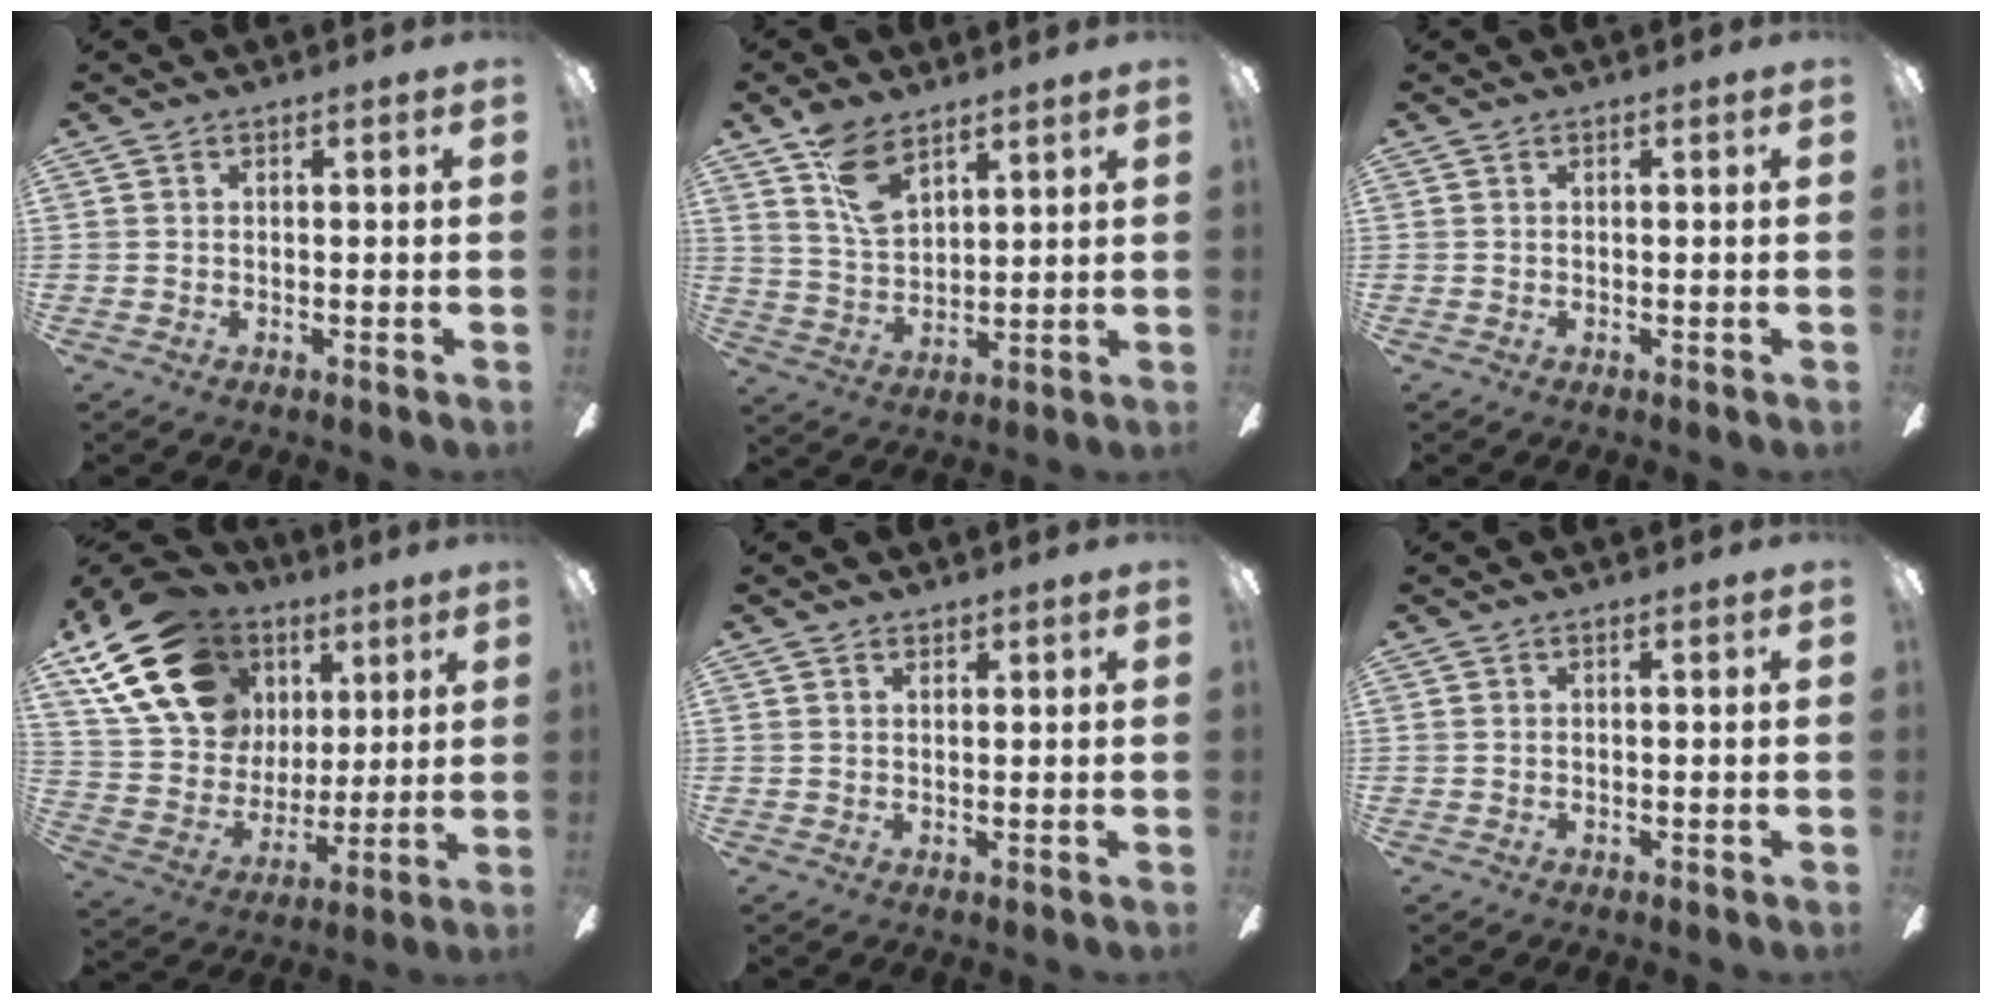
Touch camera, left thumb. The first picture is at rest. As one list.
[{"total": 9.9, "force": [6.7, 4.8, 5.3], "torque": [-0.098, -0.026, 0.125]}, {"total": 0.0}, {"total": 22.2, "force": [10.6, 15.9, 11.3], "torque": [-0.221, -0.029, 0.203]}, {"total": 1.2, "force": [1.0, 0.6, 0.3], "torque": [-0.007, 0.000, 0.019]}, {"total": 0.0}]